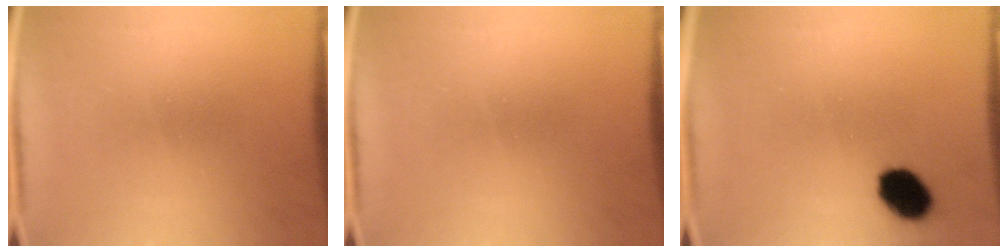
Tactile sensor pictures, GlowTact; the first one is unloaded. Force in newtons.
{"total": 0.0}
{"total": 8.4}